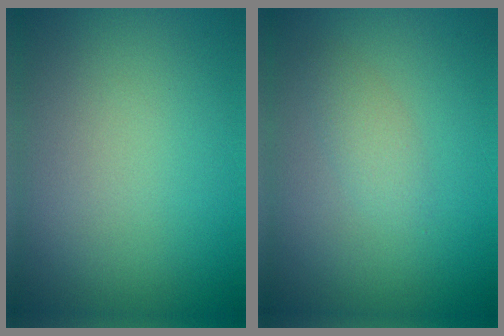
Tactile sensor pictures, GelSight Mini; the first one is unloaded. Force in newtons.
{"total": 1.4, "press": 1.4, "slide": 0.1}